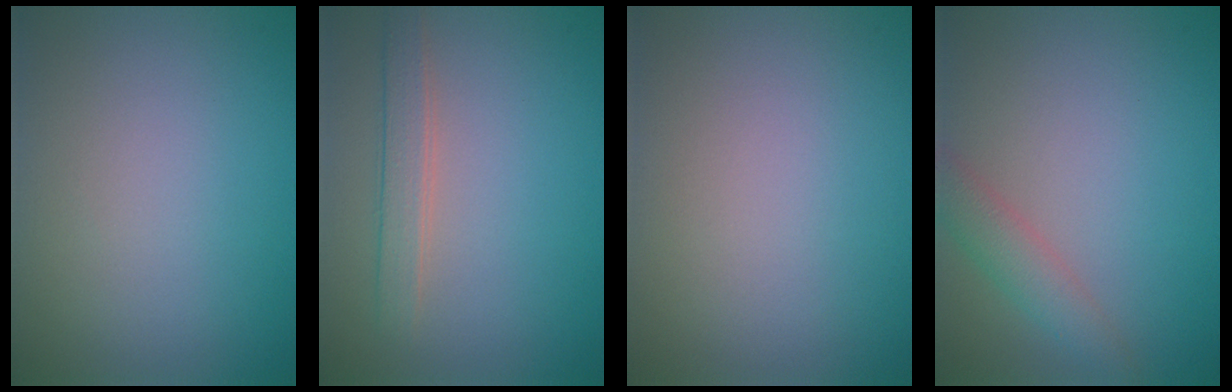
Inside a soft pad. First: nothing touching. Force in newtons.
{"total": 2.3, "press": 2.3, "slide": 0.3}
{"total": 0.0}
{"total": 2.5, "press": 2.5, "slide": 0.1}